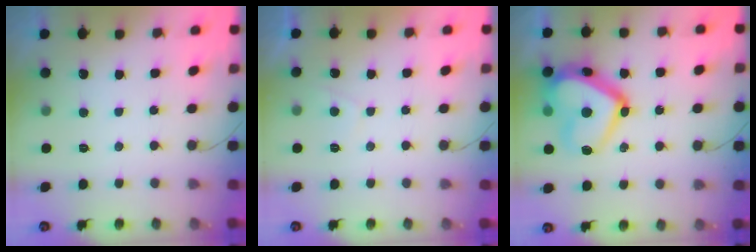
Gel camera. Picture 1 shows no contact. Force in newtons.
{"total": 1.0, "press": 0.8, "slide": 0.6}
{"total": 22.1, "press": 22.0, "slide": 1.7}